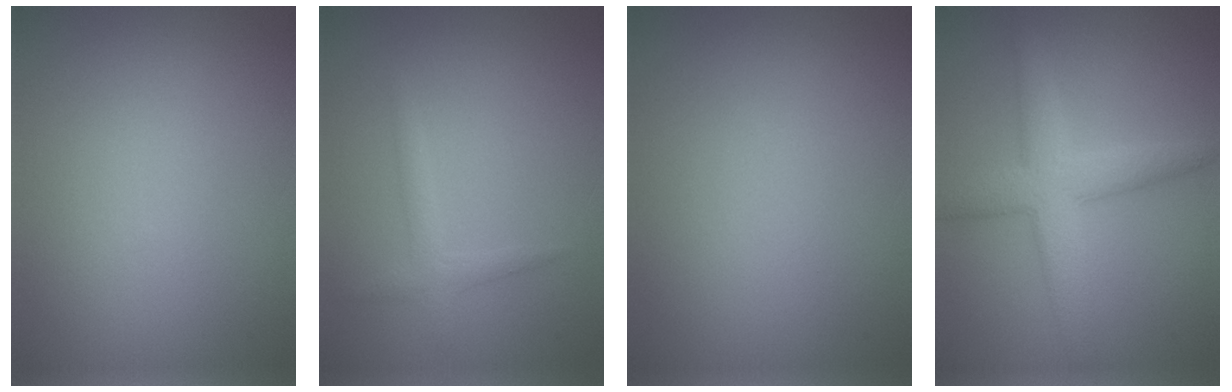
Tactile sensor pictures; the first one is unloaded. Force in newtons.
{"total": 1.6, "press": 1.6, "slide": 0.1}
{"total": 0.0}
{"total": 4.5, "press": 4.5, "slide": 0.1}